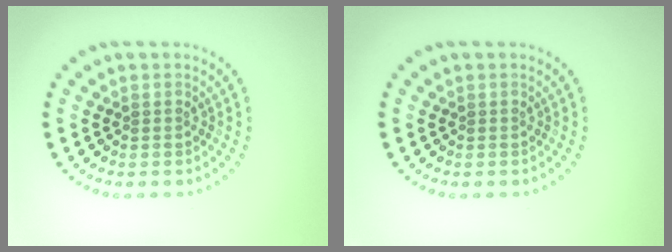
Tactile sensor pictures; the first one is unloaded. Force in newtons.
{"total": 0.0}